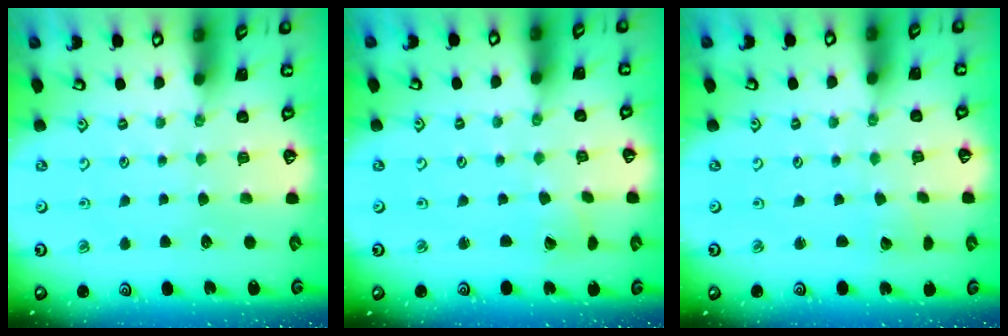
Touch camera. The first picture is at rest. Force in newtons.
{"total": 1.9, "press": 1.8, "slide": 0.3}
{"total": 1.5, "press": 1.5, "slide": 0.0}